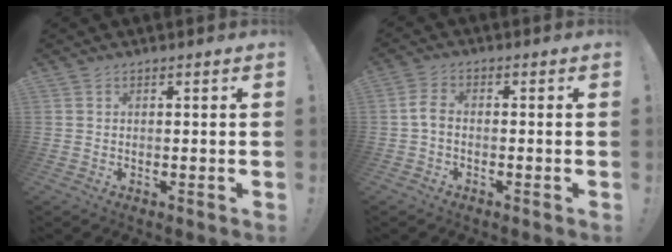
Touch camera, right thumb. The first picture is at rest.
{"total": 4.6, "force": [-0.9, 2.8, 3.4], "torque": [-0.071, 0.011, -0.017]}